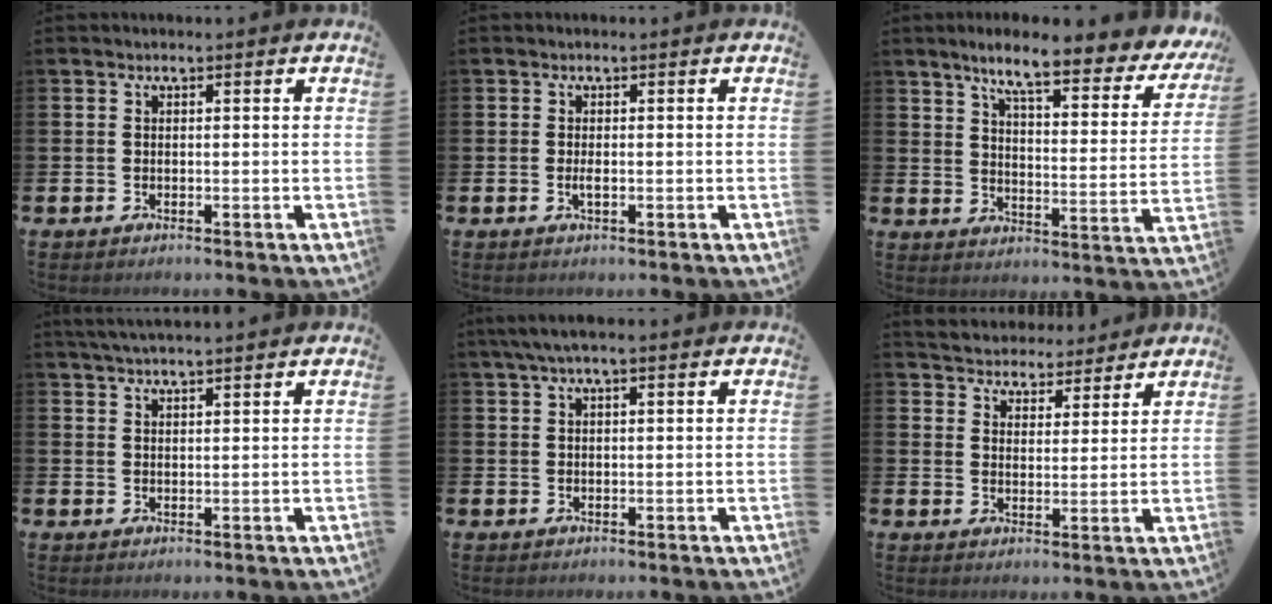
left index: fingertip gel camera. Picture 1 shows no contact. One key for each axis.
{"total": 1.0, "fx": -0.1, "fy": 0.3, "fz": 1.0, "tx": -0.022, "ty": 0.000, "tz": -0.002}
{"total": 8.2, "fx": 6.8, "fy": 1.0, "fz": 4.4, "tx": -0.102, "ty": -0.047, "tz": 0.109}
{"total": 3.4, "fx": 3.2, "fy": 0.1, "fz": 0.9, "tx": -0.021, "ty": -0.008, "tz": 0.059}
{"total": 3.0, "fx": 2.2, "fy": 0.5, "fz": 2.1, "tx": -0.043, "ty": 0.003, "tz": 0.039}
{"total": 4.7, "fx": 4.6, "fy": 1.2, "fz": -0.5, "tx": -0.012, "ty": -0.032, "tz": 0.081}